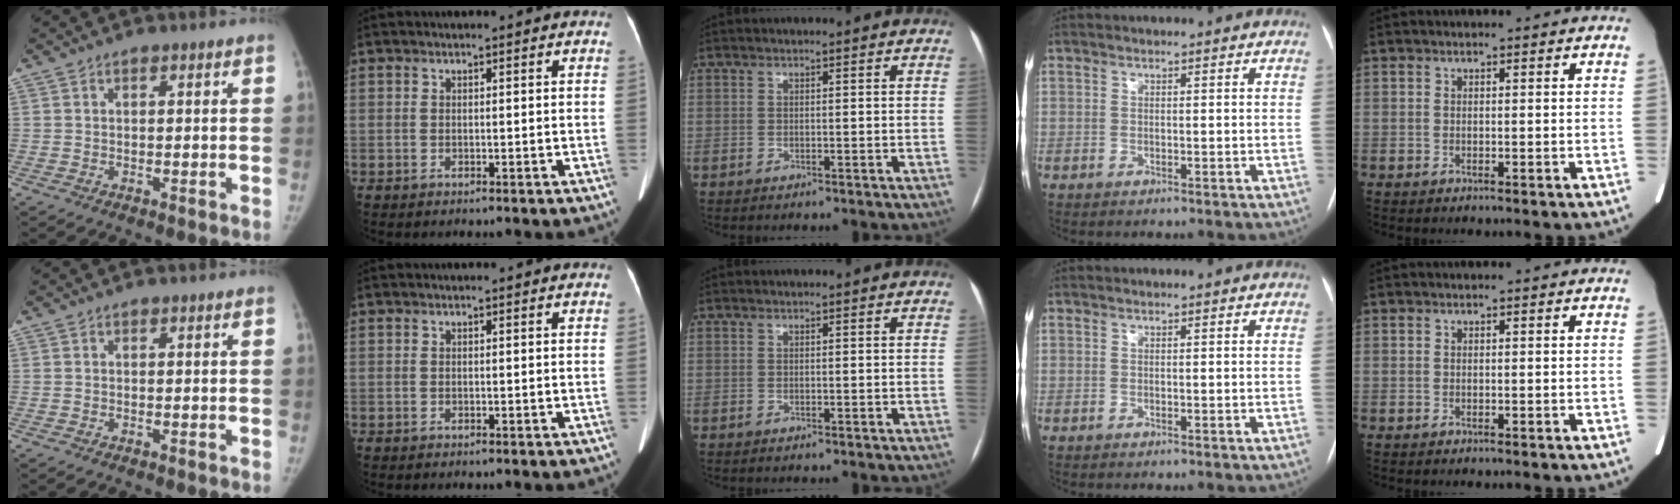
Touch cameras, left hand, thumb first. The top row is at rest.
{}